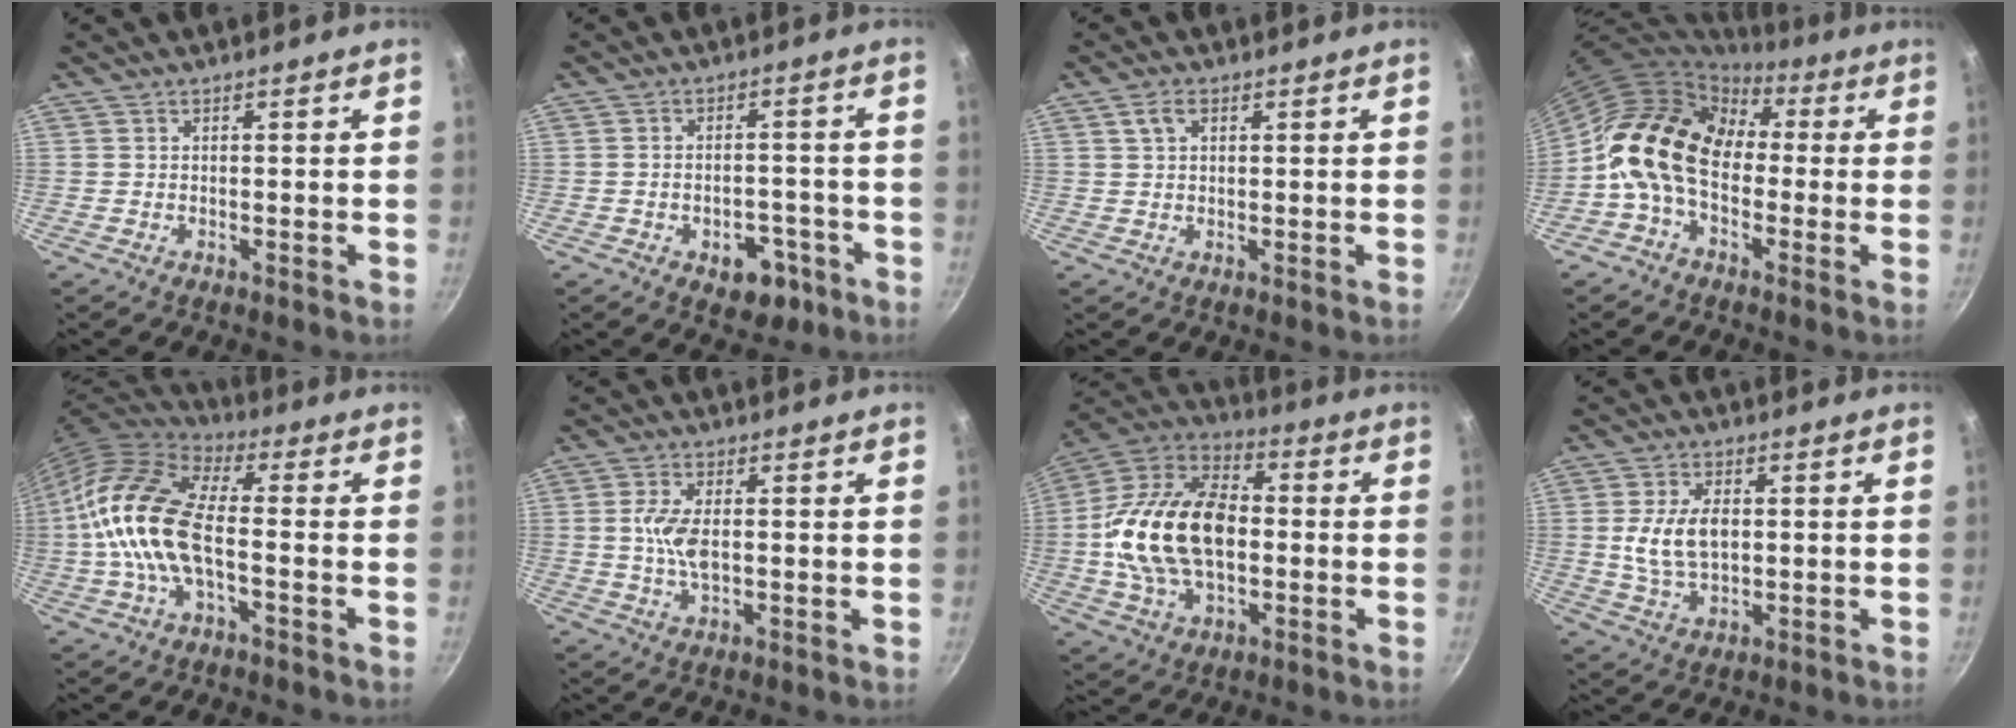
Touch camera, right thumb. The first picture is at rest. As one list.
[{"total": 7.5, "force": [-3.5, 4.8, 4.6], "torque": [-0.029, 0.023, -0.039]}, {"total": 3.0, "force": [1.3, 1.9, 2.0], "torque": [-0.028, 0.003, 0.023]}, {"total": 15.0, "force": [0.2, 10.7, 10.5], "torque": [-0.150, 0.036, -0.021]}, {"total": 17.6, "force": [-1.7, 8.6, 15.2], "torque": [-0.288, 0.033, -0.050]}, {"total": 6.4, "force": [0.4, 3.1, 5.6], "torque": [-0.113, 0.001, 0.005]}, {"total": 23.0, "force": [-0.9, 14.7, 17.6], "torque": [-0.304, 0.036, -0.023]}, {"total": 9.4, "force": [0.7, 5.7, 7.5], "torque": [-0.132, 0.000, 0.014]}]